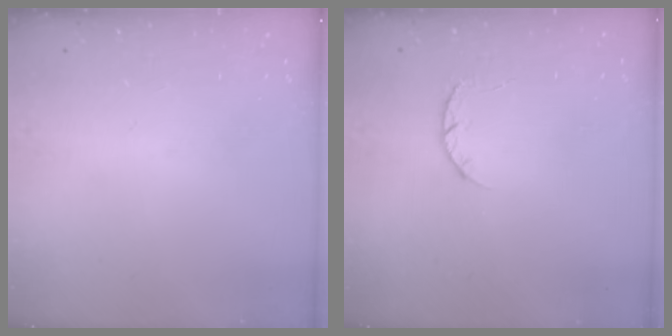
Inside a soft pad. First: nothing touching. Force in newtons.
{"total": 3.4, "press": 3.4, "slide": 0.5}